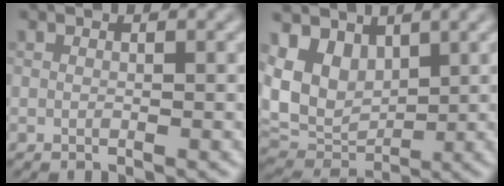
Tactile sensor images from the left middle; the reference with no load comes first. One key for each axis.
{"total": 7.1, "fx": 2.2, "fy": 5.2, "fz": 4.2, "tx": -0.099, "ty": -0.007, "tz": 0.040}